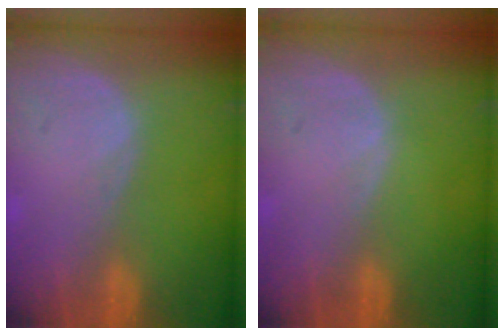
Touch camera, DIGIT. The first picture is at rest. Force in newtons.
{"total": 0.0}